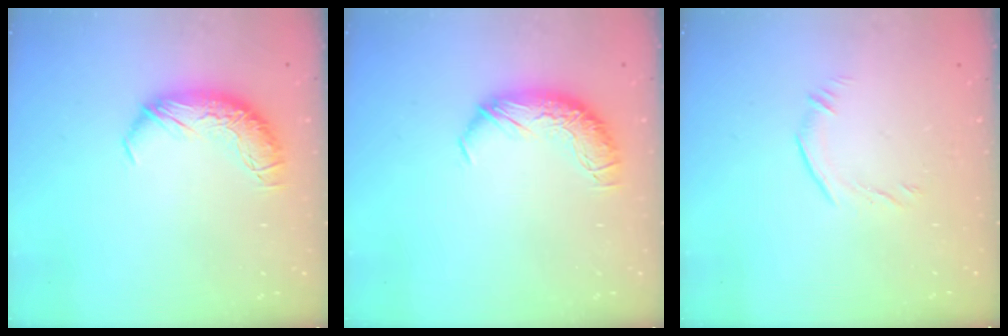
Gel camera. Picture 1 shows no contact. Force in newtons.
{"total": 0.0}
{"total": 5.7, "press": 5.6, "slide": 1.2}